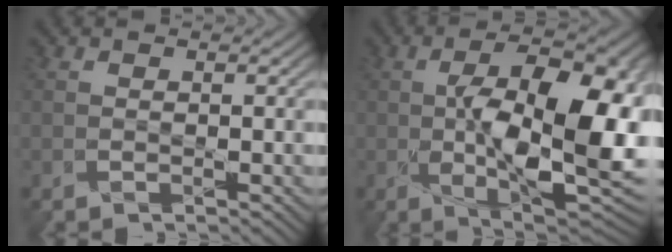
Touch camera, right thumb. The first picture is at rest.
{"total": 15.2, "force": [-0.5, 7.2, 13.4], "torque": [-0.204, -0.013, 0.000]}